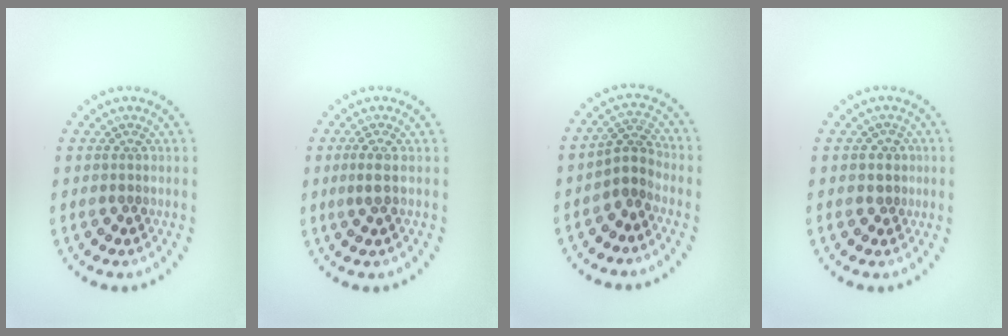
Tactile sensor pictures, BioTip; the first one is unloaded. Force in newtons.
{"total": 1.5, "press": 1.2, "slide": 0.9}
{"total": 2.5, "press": 2.0, "slide": 1.6}
{"total": 1.5, "press": 1.3, "slide": 0.7}